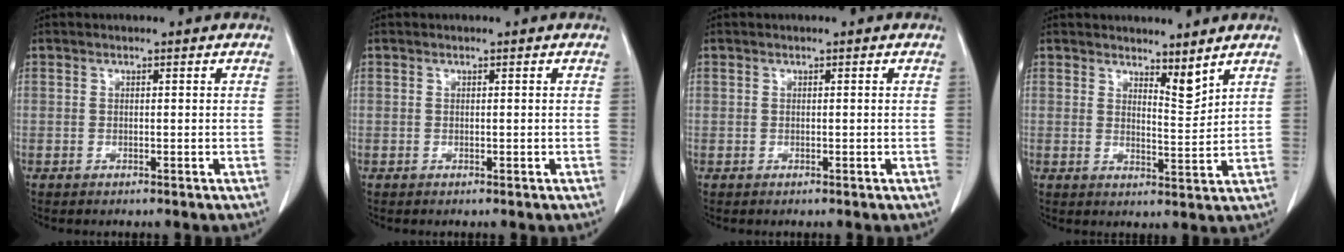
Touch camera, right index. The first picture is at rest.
{"total": 0.0}
{"total": 0.0}
{"total": 3.9, "force": [3.4, 0.6, 1.9], "torque": [-0.029, -0.019, 0.059]}